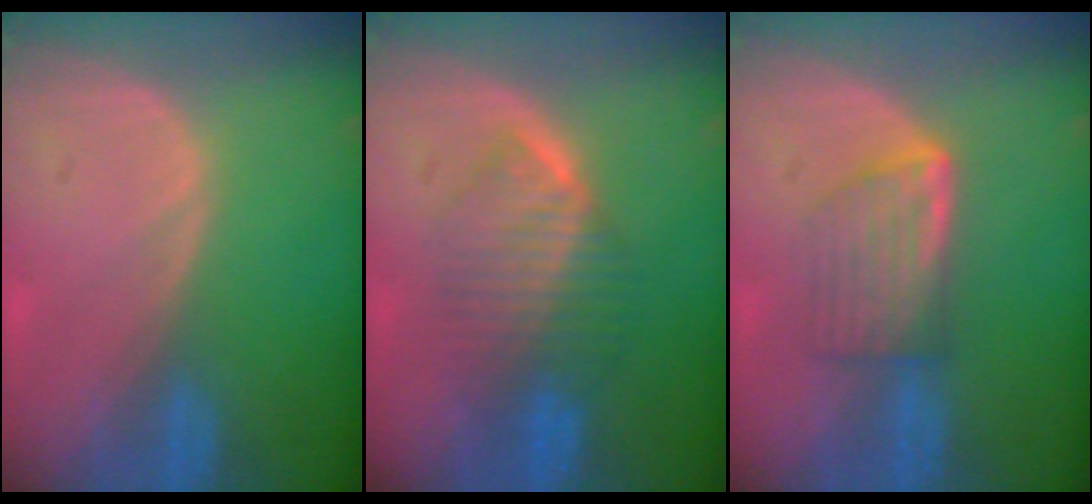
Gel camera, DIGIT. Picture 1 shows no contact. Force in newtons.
{"total": 6.4, "press": 6.3, "slide": 1.0}
{"total": 5.9, "press": 5.5, "slide": 2.2}